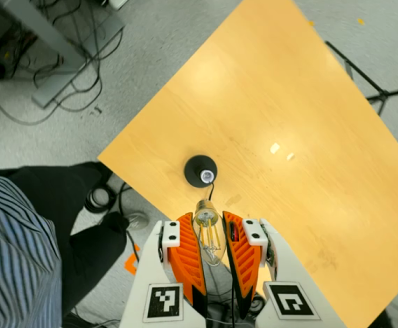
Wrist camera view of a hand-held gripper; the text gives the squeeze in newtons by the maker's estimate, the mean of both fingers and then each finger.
{"total": 21.4, "left": 25.2, "right": 17.5}